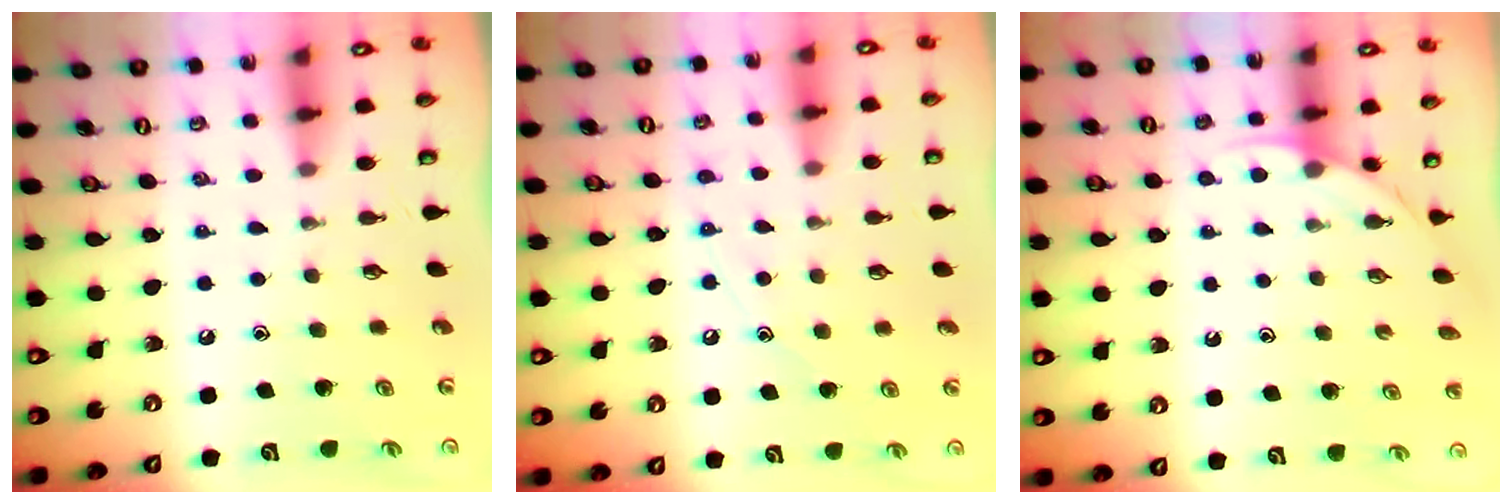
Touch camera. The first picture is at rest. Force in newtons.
{"total": 7.1, "press": 7.1, "slide": 0.7}
{"total": 3.4, "press": 3.4, "slide": 0.2}